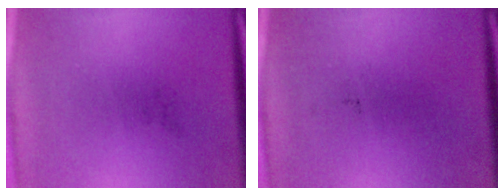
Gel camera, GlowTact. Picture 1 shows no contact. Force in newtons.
{"total": 0.0}